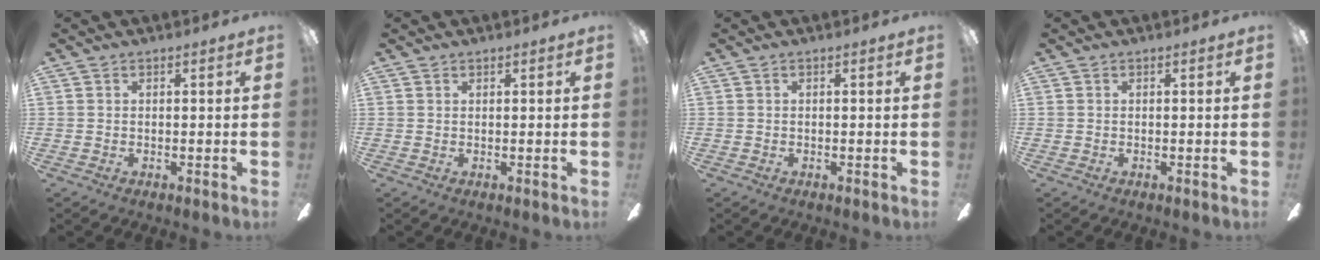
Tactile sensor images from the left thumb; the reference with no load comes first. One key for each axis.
{"total": 0.7, "fx": 0.6, "fy": 0.3, "fz": 0.0, "tx": 0.000, "ty": 0.000, "tz": 0.012}
{"total": 0.0}
{"total": 0.0}